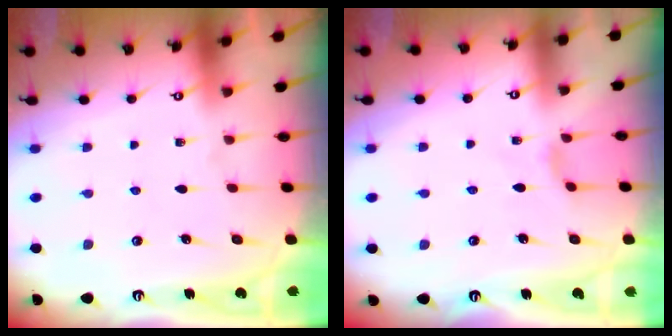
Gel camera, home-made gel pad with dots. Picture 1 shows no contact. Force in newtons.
{"total": 1.8, "press": 1.7, "slide": 0.5}